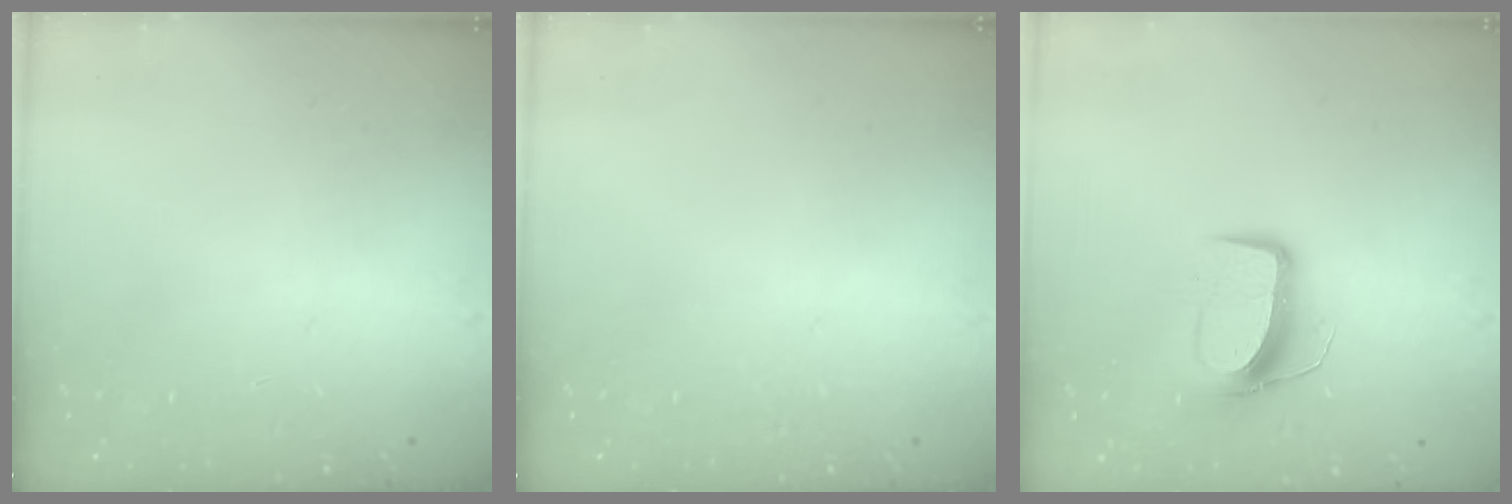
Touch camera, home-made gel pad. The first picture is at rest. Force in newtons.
{"total": 0.0}
{"total": 10.5, "press": 10.5, "slide": 0.8}